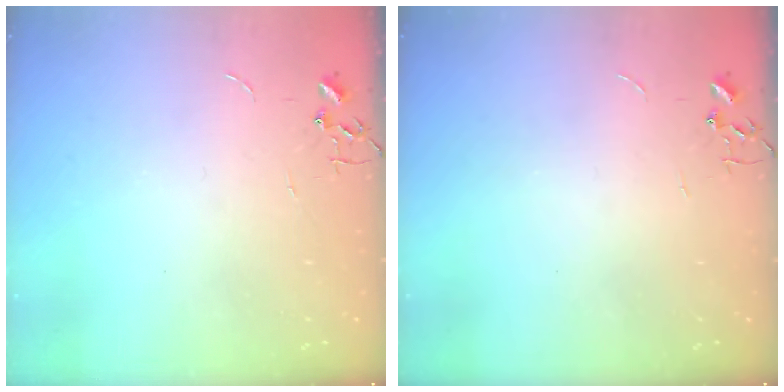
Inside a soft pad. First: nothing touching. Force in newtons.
{"total": 0.0}